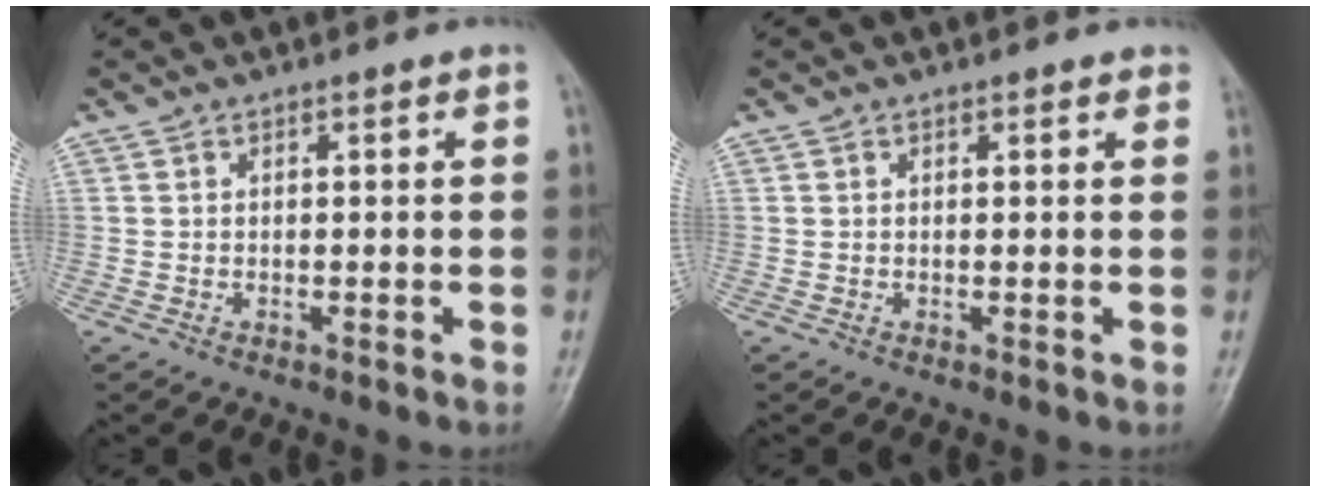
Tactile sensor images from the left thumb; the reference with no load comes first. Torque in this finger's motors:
{"motor_torque": [-0.13, 0.05, -0.13, 0.26, 0.03]}